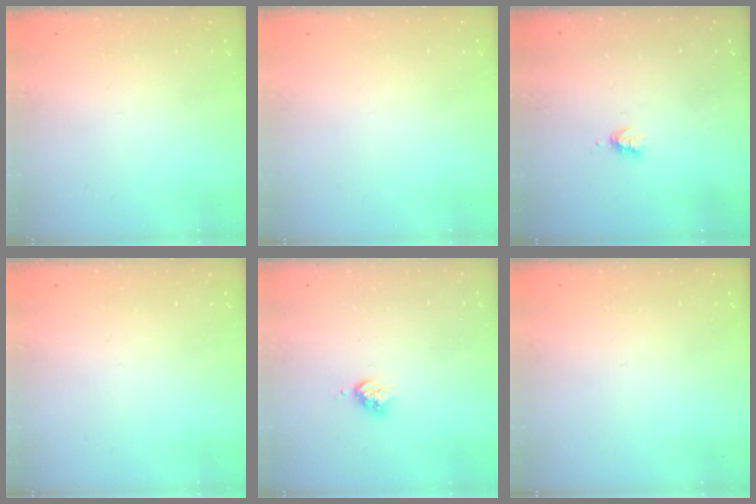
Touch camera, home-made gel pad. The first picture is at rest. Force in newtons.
{"total": 0.0}
{"total": 2.9, "press": 2.8, "slide": 0.5}
{"total": 0.0}
{"total": 3.6, "press": 3.5, "slide": 0.6}
{"total": 0.0}